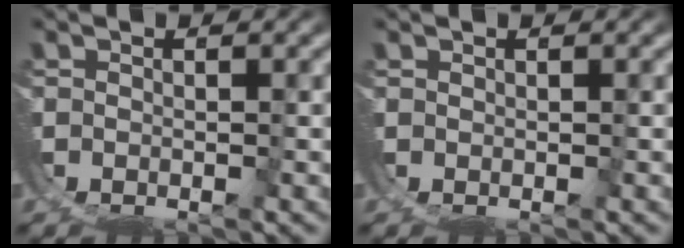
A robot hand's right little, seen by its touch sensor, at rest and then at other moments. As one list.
[{"total": 0.0}]